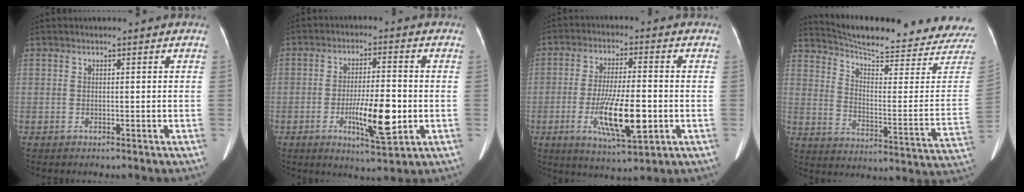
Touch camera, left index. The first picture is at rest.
{"total": 9.1, "force": [-2.3, 1.9, 8.6], "torque": [-0.145, -0.011, -0.036]}
{"total": 11.2, "force": [-2.9, 2.3, 10.6], "torque": [-0.194, -0.017, -0.046]}
{"total": 26.6, "force": [25.4, 1.8, 7.5], "torque": [-0.120, -0.118, 0.312]}